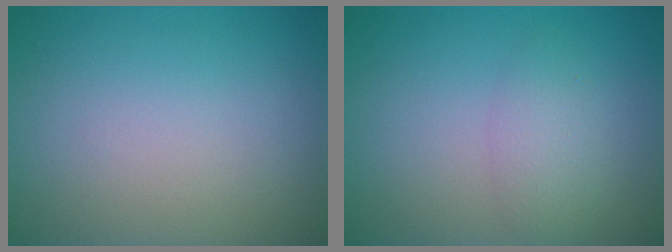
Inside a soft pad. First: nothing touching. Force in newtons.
{"total": 2.3, "press": 2.3, "slide": 0.1}